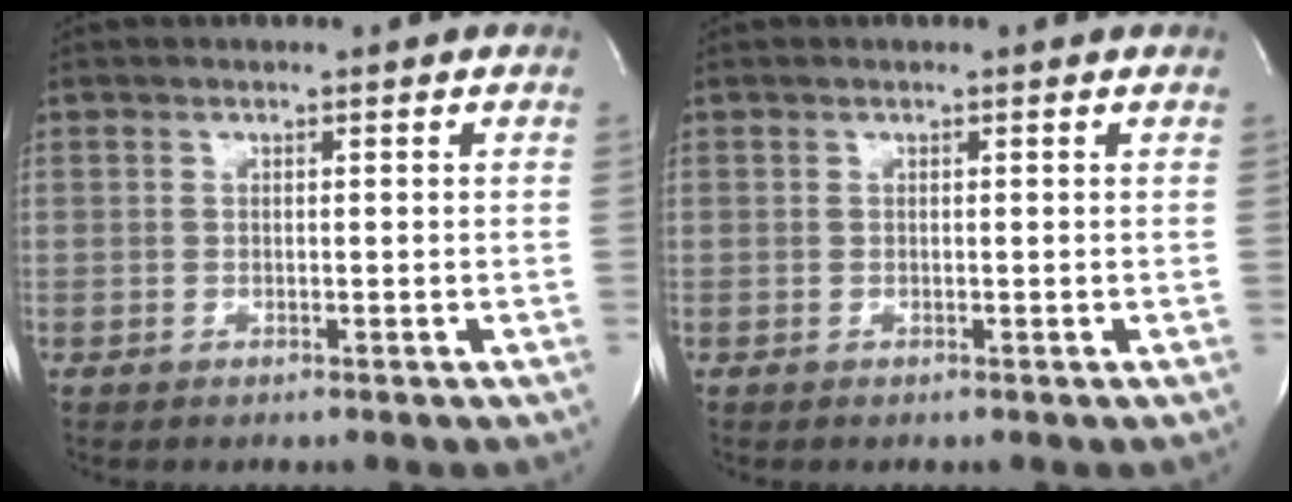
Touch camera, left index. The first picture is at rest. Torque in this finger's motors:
{"motor_torque": [-0.08, -0.04, -0.05, -0.01]}